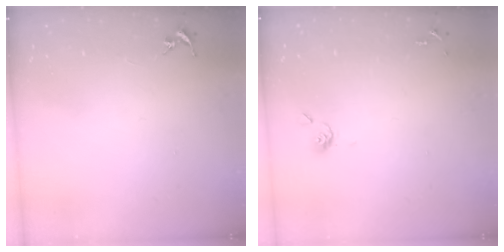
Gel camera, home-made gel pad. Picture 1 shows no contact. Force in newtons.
{"total": 3.8, "press": 3.7, "slide": 0.8}